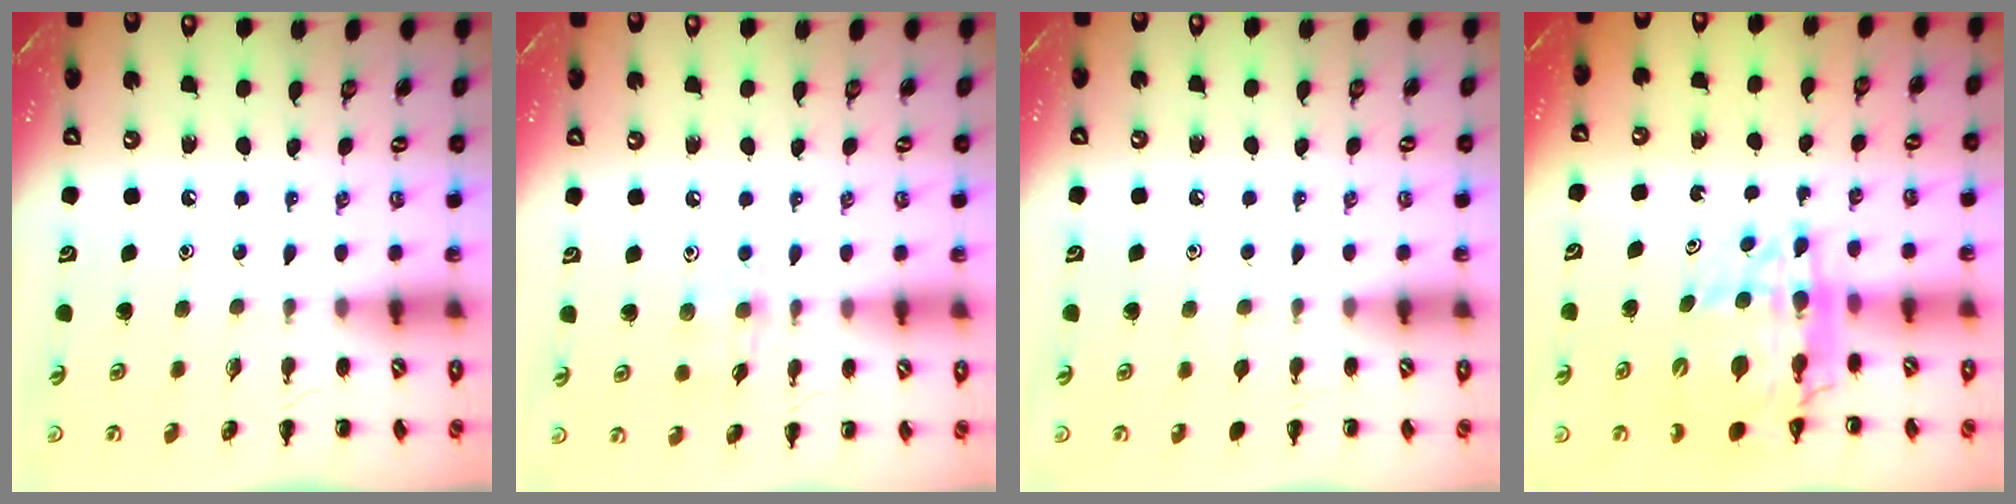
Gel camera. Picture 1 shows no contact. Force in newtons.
{"total": 4.4, "press": 4.1, "slide": 1.4}
{"total": 1.5, "press": 1.3, "slide": 0.7}
{"total": 14.0, "press": 13.5, "slide": 3.7}